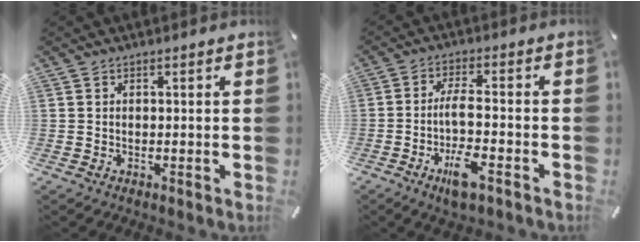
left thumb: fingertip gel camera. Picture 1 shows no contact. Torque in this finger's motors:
{"motor_torque": [0.46, 2.05, 0.24, 0.19, 0.29]}